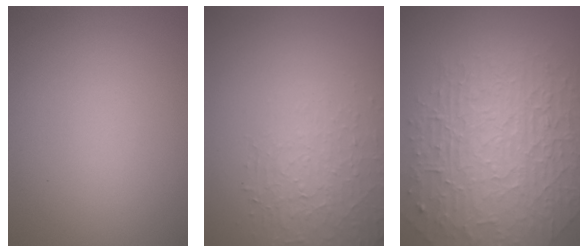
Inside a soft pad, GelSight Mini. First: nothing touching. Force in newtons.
{"total": 1.6, "press": 1.0, "slide": 1.2}
{"total": 10.0, "press": 6.3, "slide": 7.7}